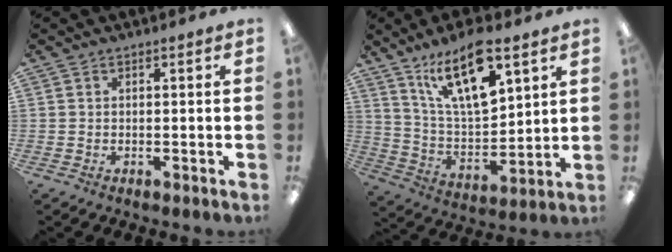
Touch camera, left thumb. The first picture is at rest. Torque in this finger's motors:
{"motor_torque": [-0.03, 0.09, 1.48, -1.10, 0.10]}